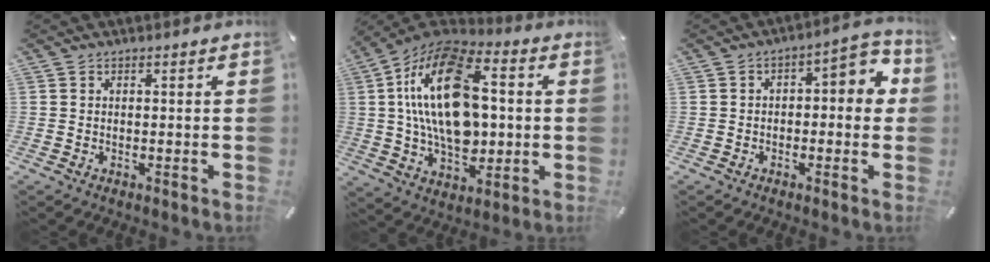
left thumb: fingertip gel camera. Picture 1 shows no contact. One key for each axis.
{"total": 23.0, "fx": 2.7, "fy": 14.5, "fz": 17.6, "tx": -0.351, "ty": -0.001, "tz": 0.040}
{"total": 5.9, "fx": -0.1, "fy": 3.3, "fz": 4.9, "tx": -0.068, "ty": 0.008, "tz": -0.011}